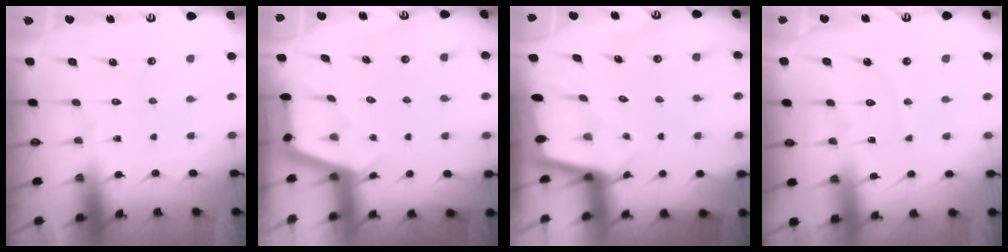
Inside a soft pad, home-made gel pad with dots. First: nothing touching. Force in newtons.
{"total": 2.8, "press": 2.8, "slide": 0.4}
{"total": 1.6, "press": 1.6, "slide": 0.2}
{"total": 3.5, "press": 3.5, "slide": 0.4}